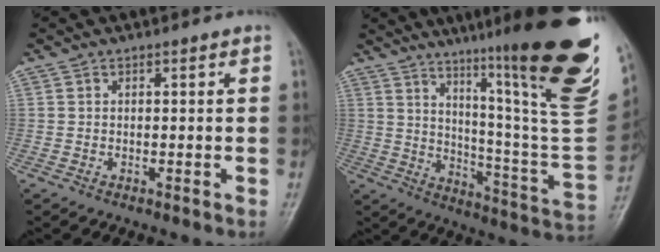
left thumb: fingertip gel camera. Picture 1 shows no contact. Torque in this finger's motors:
{"motor_torque": [3.08, 1.48, 1.53, -1.24, 0.46]}